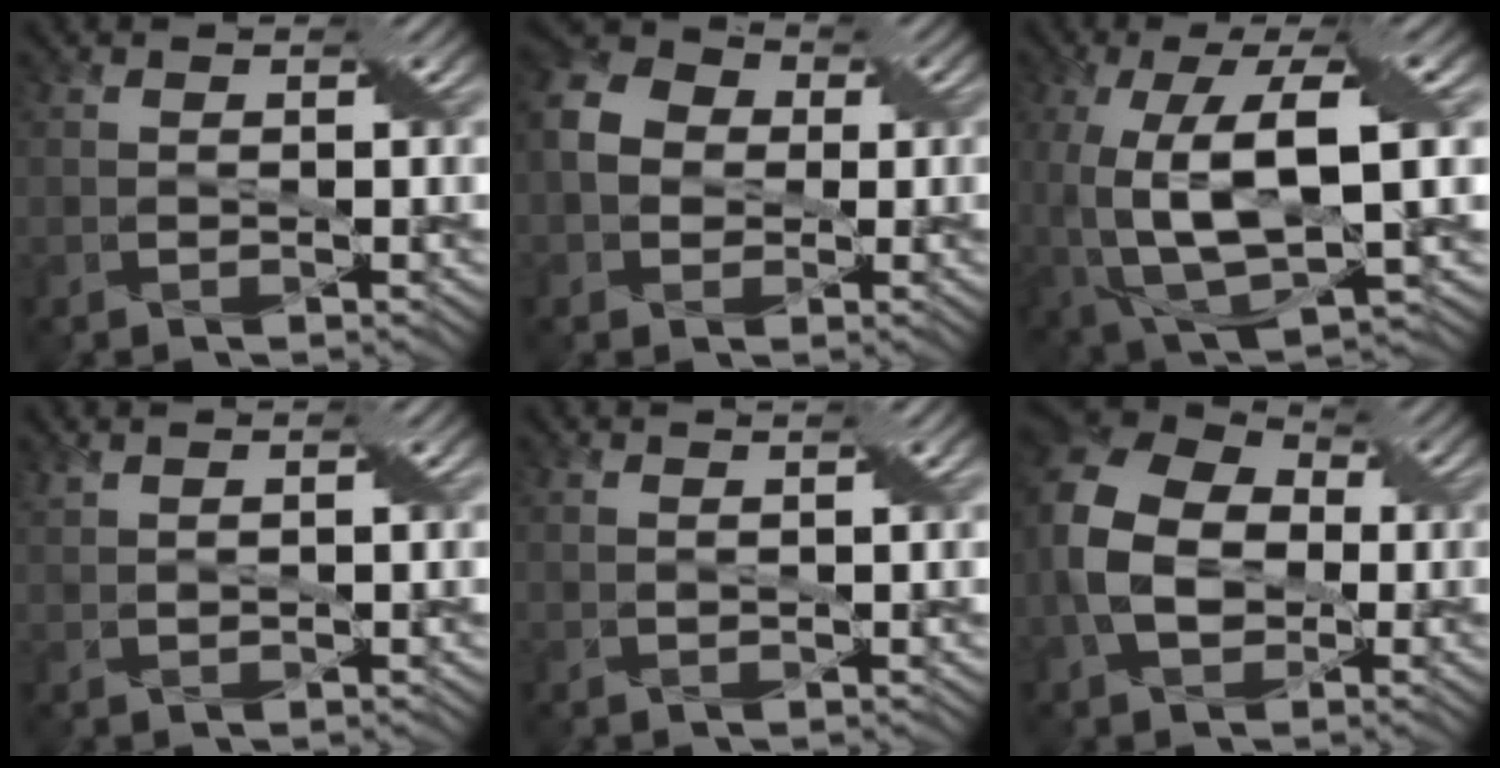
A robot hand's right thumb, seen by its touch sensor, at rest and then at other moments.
{"total": 6.7, "force": [-0.1, 5.7, 3.5], "torque": [-0.092, 0.007, -0.012]}
{"total": 15.0, "force": [-0.6, 6.8, 13.3], "torque": [-0.285, -0.014, 0.001]}
{"total": 2.0, "force": [1.6, 0.3, 1.1], "torque": [-0.026, 0.003, 0.028]}
{"total": 1.9, "force": [1.4, 0.3, 1.1], "torque": [-0.016, -0.003, 0.014]}
{"total": 12.3, "force": [-1.2, 9.1, 8.3], "torque": [-0.219, -0.011, -0.026]}